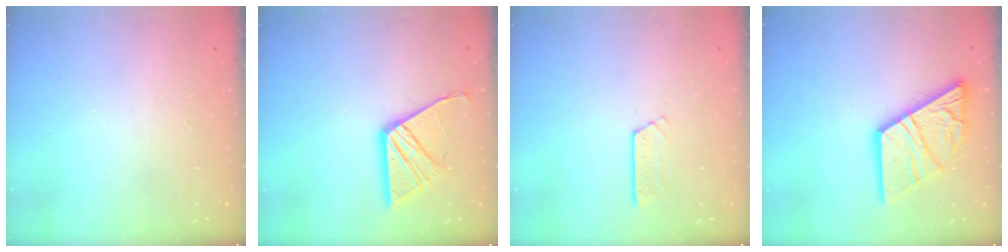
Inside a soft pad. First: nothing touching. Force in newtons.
{"total": 12.2, "press": 12.2, "slide": 0.9}
{"total": 2.5, "press": 2.5, "slide": 0.2}
{"total": 18.8, "press": 18.7, "slide": 2.0}